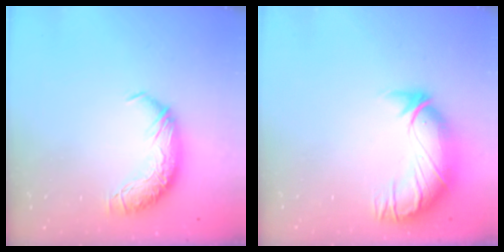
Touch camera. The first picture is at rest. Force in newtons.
{"total": 3.0, "press": 0.2, "slide": 2.9}